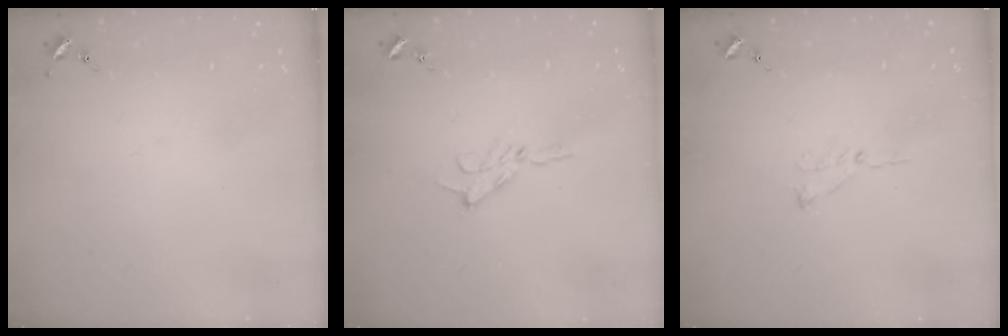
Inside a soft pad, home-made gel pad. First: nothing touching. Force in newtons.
{"total": 5.1, "press": 5.0, "slide": 0.7}
{"total": 4.8, "press": 4.8, "slide": 0.4}